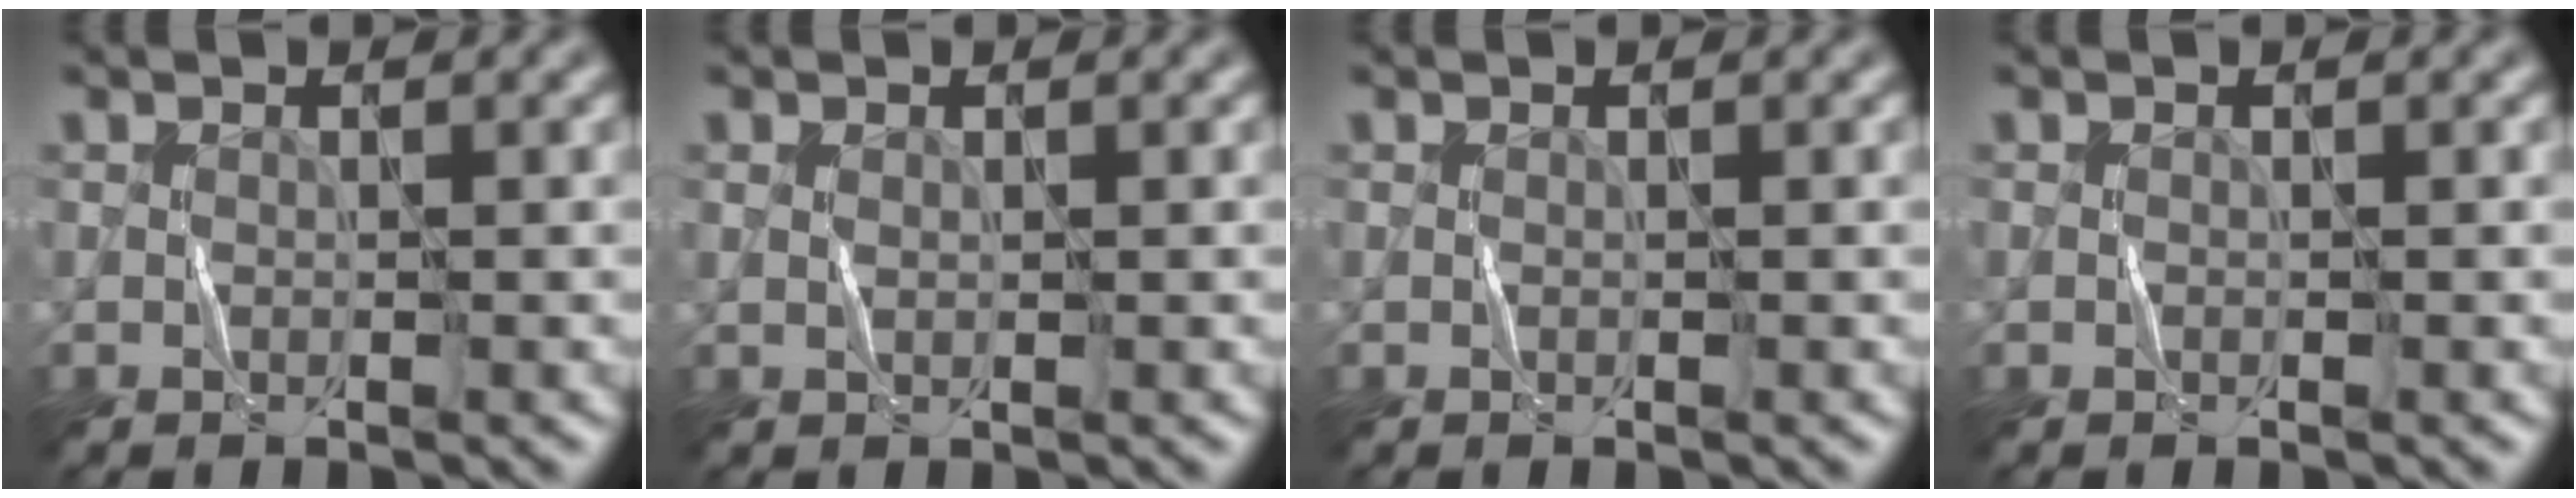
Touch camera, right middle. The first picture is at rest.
{"total": 0.6, "force": [0.2, 0.4, 0.4], "torque": [-0.010, 0.002, 0.005]}
{"total": 0.0}
{"total": 0.0}